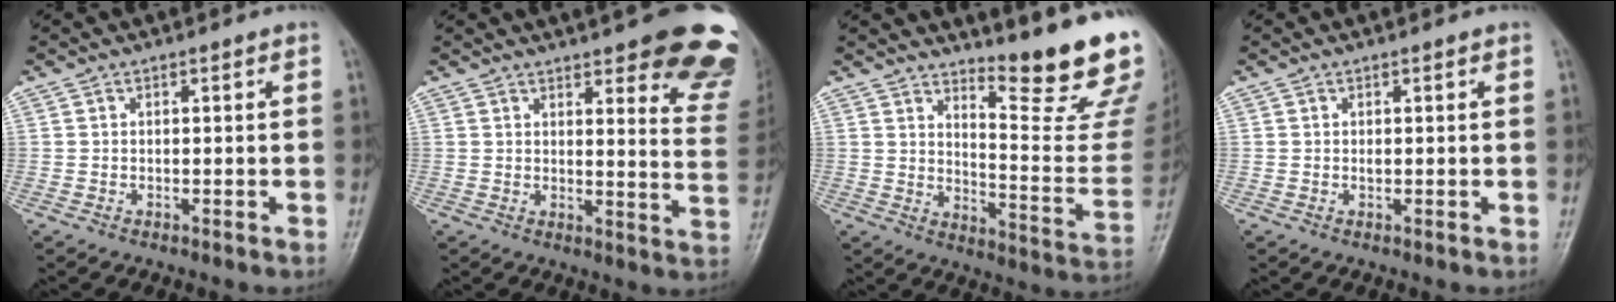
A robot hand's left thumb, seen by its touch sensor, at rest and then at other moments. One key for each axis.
{"total": 20.2, "fx": 14.5, "fy": 5.5, "fz": 13.0, "tx": -0.123, "ty": -0.075, "tz": 0.156}
{"total": 17.8, "fx": 14.4, "fy": 1.8, "fz": 10.4, "tx": -0.118, "ty": -0.157, "tz": 0.200}
{"total": 0.8, "fx": 0.3, "fy": 0.4, "fz": 0.6, "tx": -0.010, "ty": 0.002, "tz": 0.005}